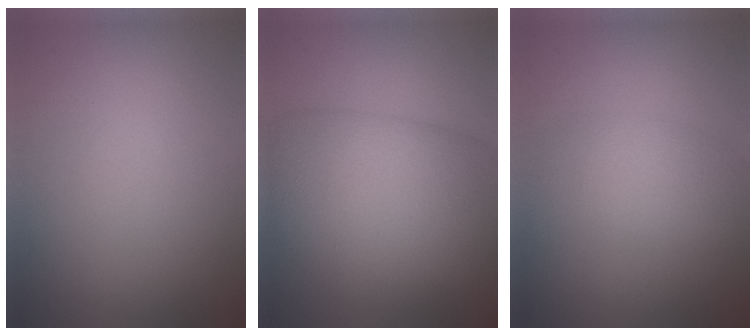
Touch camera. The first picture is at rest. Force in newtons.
{"total": 11.1, "press": 11.0, "slide": 0.6}
{"total": 2.7, "press": 2.7, "slide": 0.1}